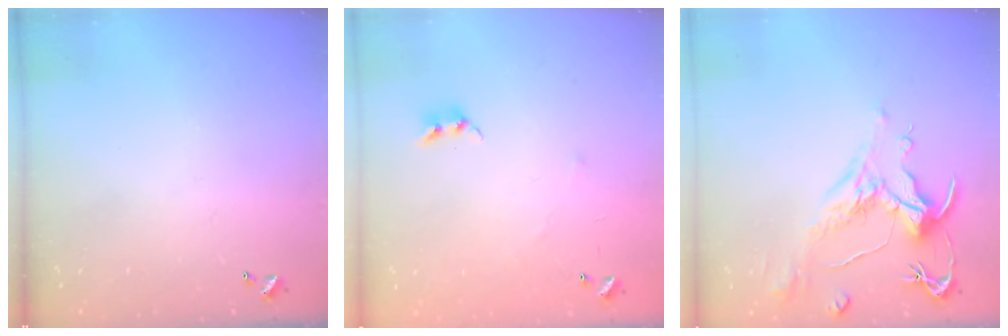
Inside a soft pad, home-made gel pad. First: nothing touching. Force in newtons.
{"total": 5.5, "press": 5.5, "slide": 0.7}
{"total": 1.6, "press": 0.7, "slide": 1.5}